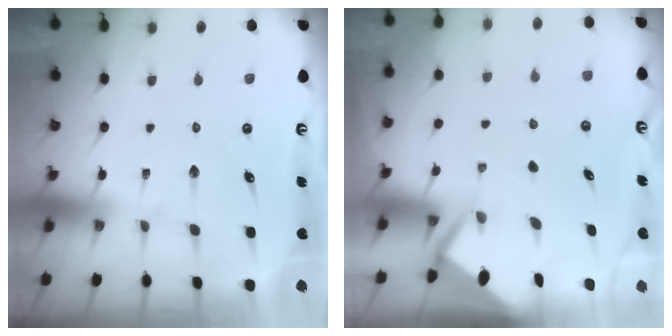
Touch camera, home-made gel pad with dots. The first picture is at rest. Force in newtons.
{"total": 2.7, "press": 2.6, "slide": 0.3}